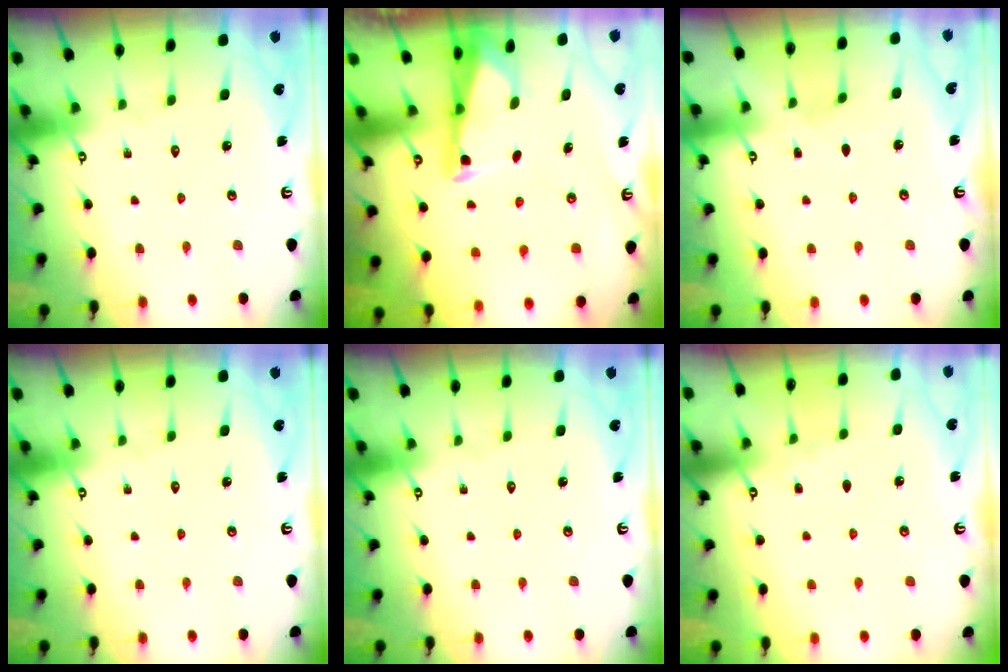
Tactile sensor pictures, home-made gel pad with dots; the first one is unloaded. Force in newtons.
{"total": 2.4, "press": 2.4, "slide": 0.5}
{"total": 2.8, "press": 2.8, "slide": 0.4}
{"total": 0.0}
{"total": 0.0}
{"total": 2.7, "press": 2.7, "slide": 0.4}